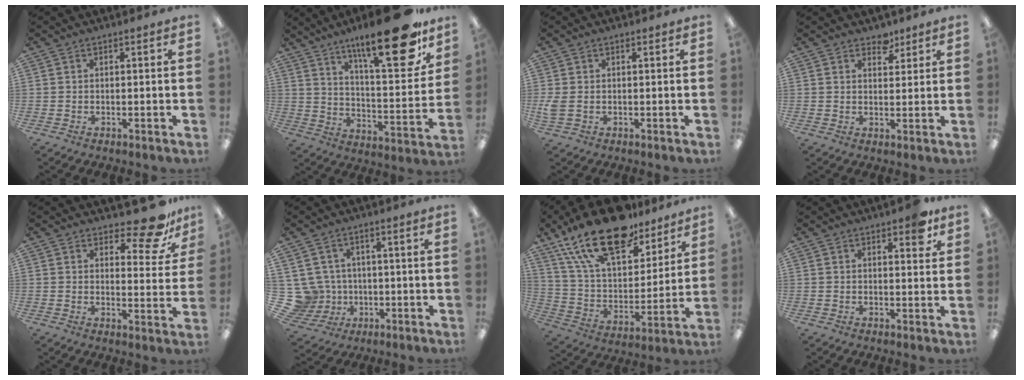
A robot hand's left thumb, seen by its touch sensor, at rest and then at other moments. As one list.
[{"total": 24.1, "force": [15.8, 7.2, 16.8], "torque": [-0.241, -0.102, 0.250]}, {"total": 2.7, "force": [0.0, 1.8, 2.0], "torque": [-0.036, 0.000, -0.002]}, {"total": 4.0, "force": [3.3, 2.1, 0.8], "torque": [0.002, -0.020, 0.059]}, {"total": 10.8, "force": [8.3, 3.5, 5.9], "torque": [-0.067, -0.059, 0.141]}, {"total": 8.1, "force": [0.7, 7.9, 1.7], "torque": [-0.074, 0.000, 0.024]}, {"total": 23.3, "force": [16.2, 10.2, 13.2], "torque": [-0.245, -0.091, 0.288]}, {"total": 4.4, "force": [3.0, 1.7, 2.7], "torque": [-0.029, -0.011, 0.047]}]